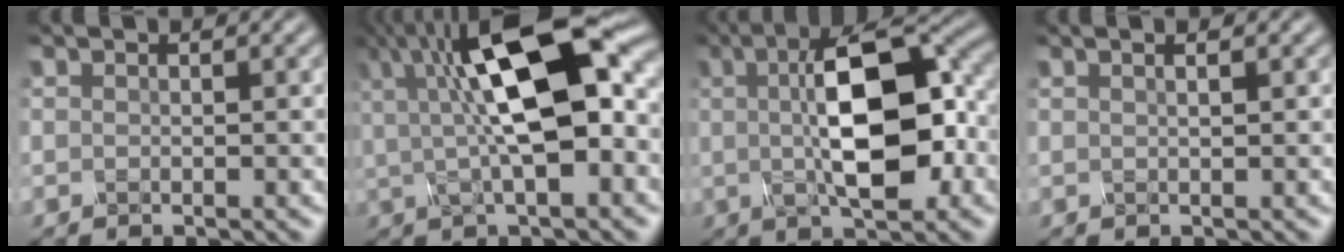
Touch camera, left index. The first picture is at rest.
{"total": 12.1, "force": [2.3, 4.0, 11.1], "torque": [-0.179, 0.018, 0.031]}
{"total": 10.4, "force": [0.7, 3.8, 9.6], "torque": [-0.143, 0.014, 0.005]}
{"total": 1.8, "force": [1.0, 0.7, 1.3], "torque": [-0.005, -0.001, 0.000]}